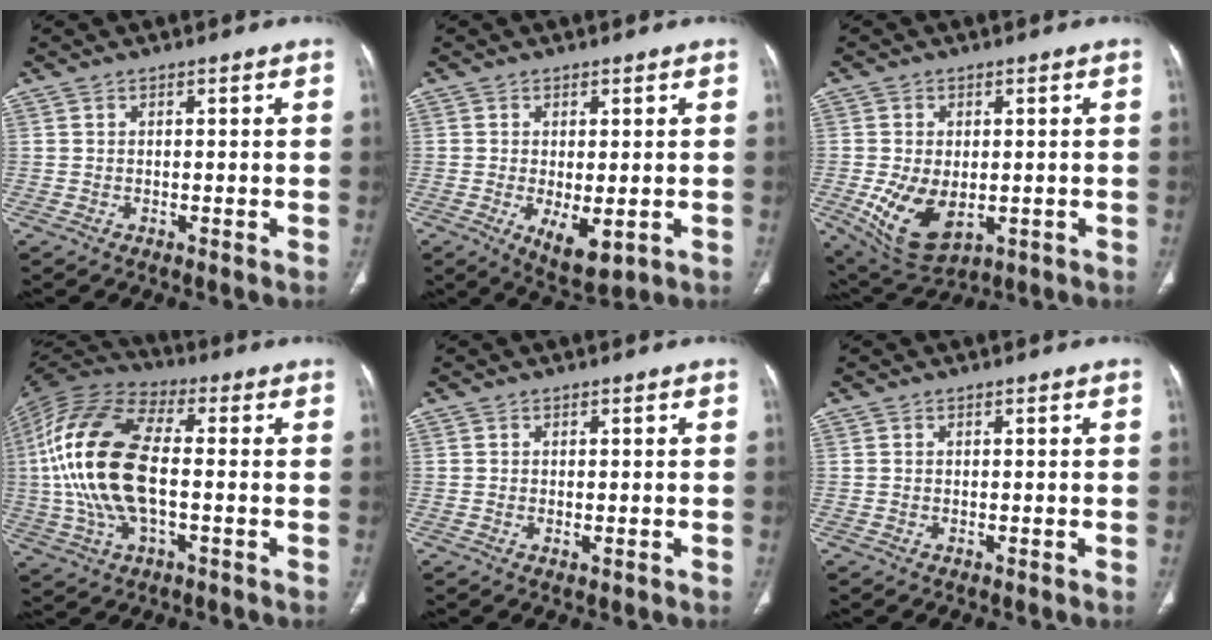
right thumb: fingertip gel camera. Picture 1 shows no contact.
{"total": 6.7, "force": [-1.6, 3.0, 5.8], "torque": [-0.091, -0.019, -0.013]}
{"total": 10.6, "force": [-2.0, 6.4, 8.3], "torque": [-0.146, -0.011, -0.014]}
{"total": 20.7, "force": [-0.5, 9.8, 18.2], "torque": [-0.390, 0.018, -0.011]}
{"total": 1.0, "force": [-0.3, 0.5, 0.8], "torque": [-0.016, -0.003, -0.002]}
{"total": 0.0}